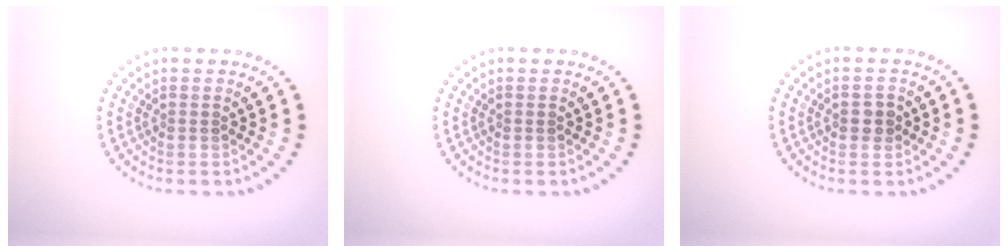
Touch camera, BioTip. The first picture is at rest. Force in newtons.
{"total": 0.0}
{"total": 1.4, "press": 1.4, "slide": 0.1}